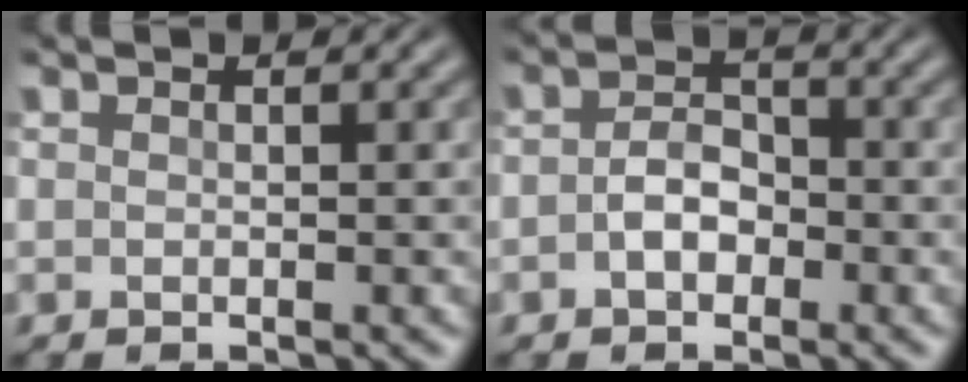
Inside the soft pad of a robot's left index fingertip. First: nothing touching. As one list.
[{"total": 2.7, "force": [-0.9, 1.8, 1.8], "torque": [-0.037, 0.003, -0.020]}]